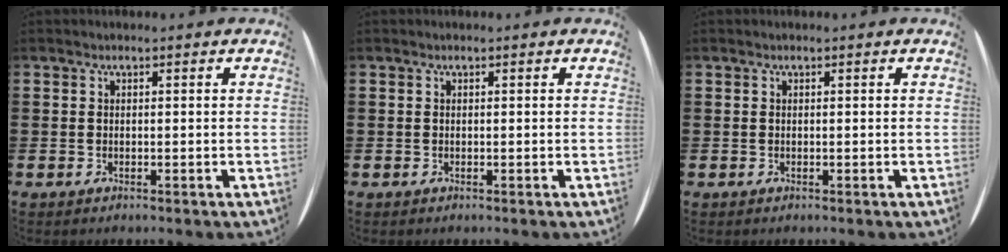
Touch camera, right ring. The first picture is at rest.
{"total": 0.0}
{"total": 0.0}